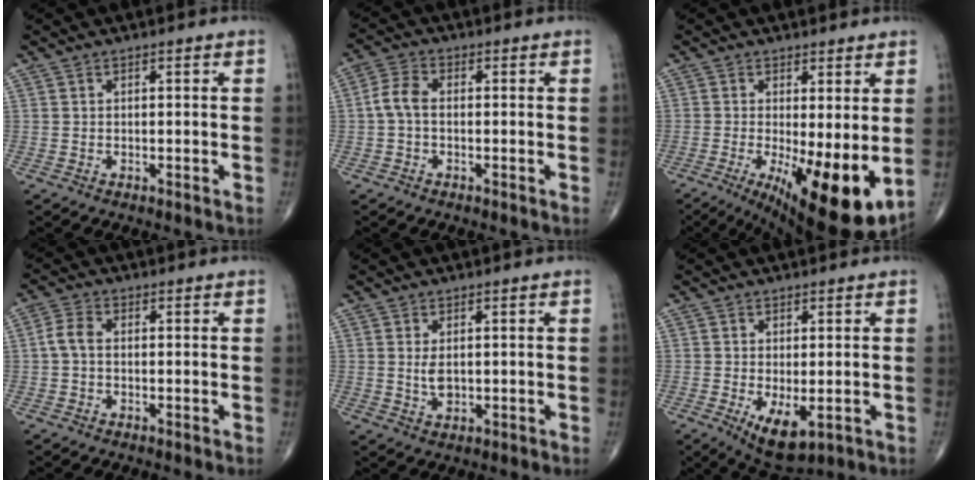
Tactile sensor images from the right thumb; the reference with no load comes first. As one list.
[{"total": 4.4, "force": [-0.4, 2.7, 3.5], "torque": [-0.071, 0.014, -0.017]}, {"total": 15.0, "force": [-2.6, 4.7, 14.0], "torque": [-0.201, -0.027, -0.021]}, {"total": 3.3, "force": [-0.2, 2.1, 2.6], "torque": [-0.052, 0.009, -0.011]}, {"total": 2.8, "force": [0.3, 1.5, 2.3], "torque": [-0.041, -0.007, 0.010]}, {"total": 6.9, "force": [-1.8, 3.2, 5.9], "torque": [-0.095, -0.019, -0.016]}]